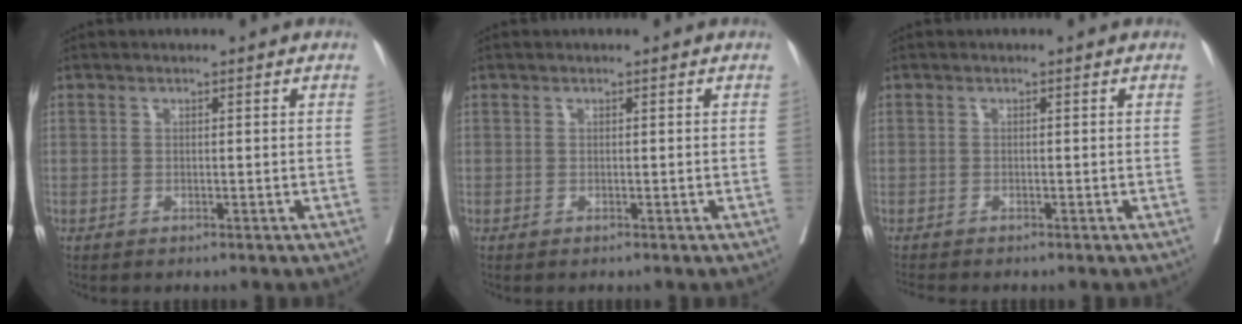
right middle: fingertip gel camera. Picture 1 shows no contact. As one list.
[{"total": 0.0}, {"total": 1.8, "force": [-1.7, -0.1, 0.5], "torque": [-0.011, -0.006, -0.030]}]